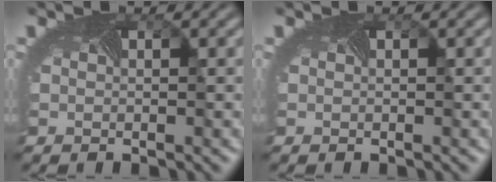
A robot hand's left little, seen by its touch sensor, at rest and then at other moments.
{"total": 0.0}